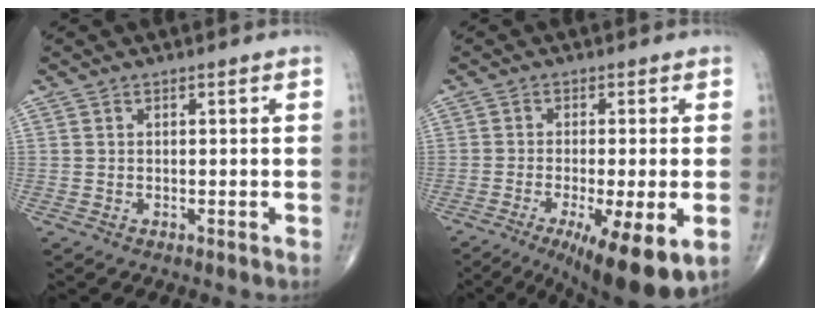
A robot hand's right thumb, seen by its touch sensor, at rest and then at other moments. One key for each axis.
{"total": 13.6, "fx": -5.5, "fy": 3.1, "fz": 12.1, "tx": -0.161, "ty": -0.016, "tz": -0.078}